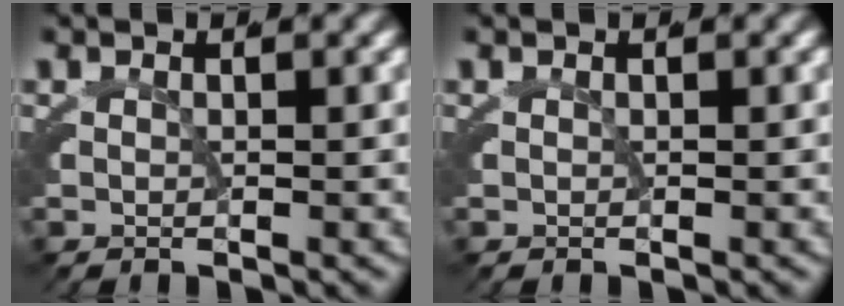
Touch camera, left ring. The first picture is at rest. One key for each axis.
{"total": 0.0}